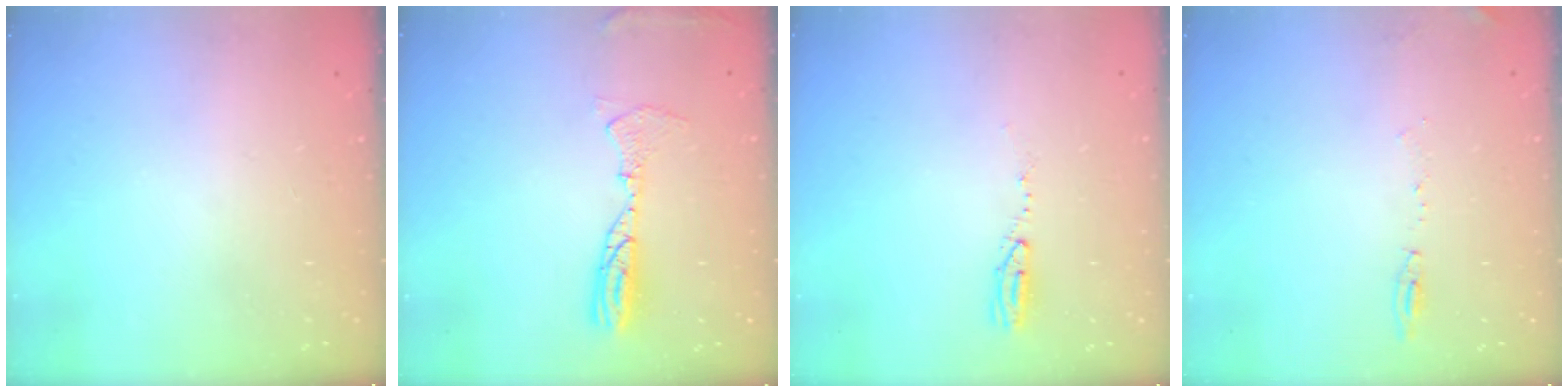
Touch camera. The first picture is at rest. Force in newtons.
{"total": 9.1, "press": 8.9, "slide": 1.7}
{"total": 3.9, "press": 3.2, "slide": 2.2}
{"total": 6.3, "press": 5.7, "slide": 2.6}